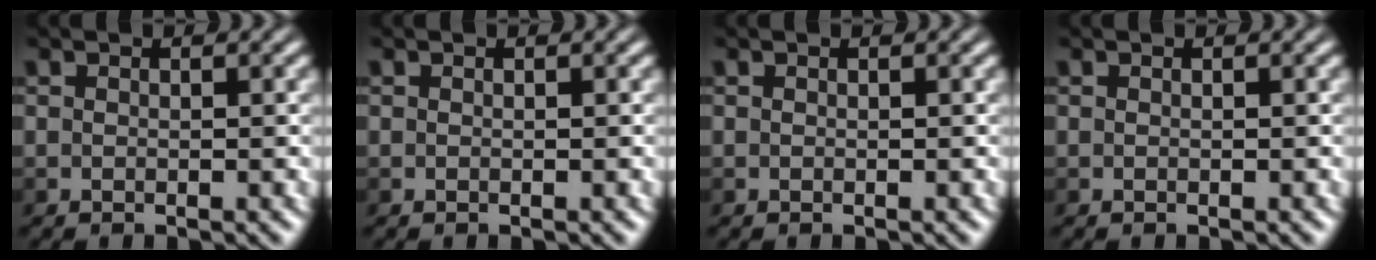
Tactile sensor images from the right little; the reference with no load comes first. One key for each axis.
{"total": 0.0}
{"total": 0.0}
{"total": 0.0}